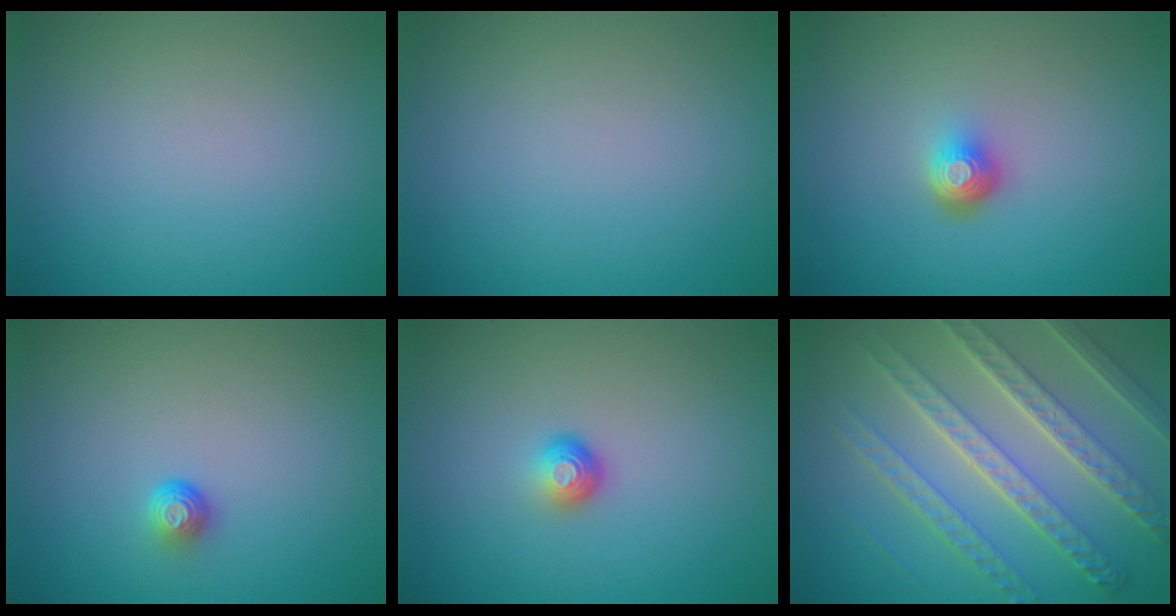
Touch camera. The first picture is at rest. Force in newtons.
{"total": 0.0}
{"total": 2.0, "press": 1.4, "slide": 1.4}
{"total": 1.3, "press": 1.0, "slide": 0.9}
{"total": 1.6, "press": 1.1, "slide": 1.2}
{"total": 8.2, "press": 6.2, "slide": 5.4}